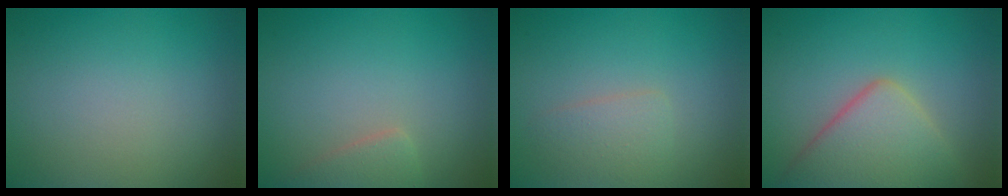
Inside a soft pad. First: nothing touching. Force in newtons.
{"total": 1.7, "press": 1.7, "slide": 0.1}
{"total": 1.9, "press": 1.9, "slide": 0.0}
{"total": 6.3, "press": 6.3, "slide": 0.3}